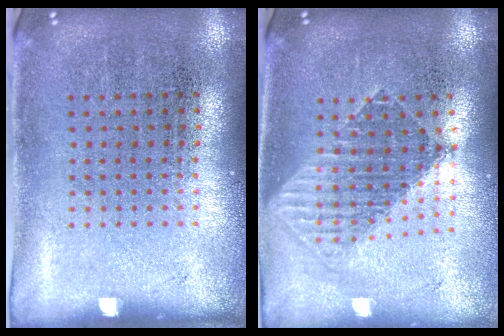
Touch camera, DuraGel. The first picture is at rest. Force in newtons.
{"total": 1.7, "press": 1.4, "slide": 0.9}